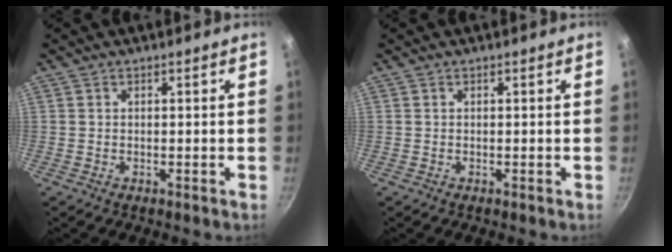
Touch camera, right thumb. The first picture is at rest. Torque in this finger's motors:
{"motor_torque": [-0.49, -0.49, 0.32, -0.01, 0.00]}